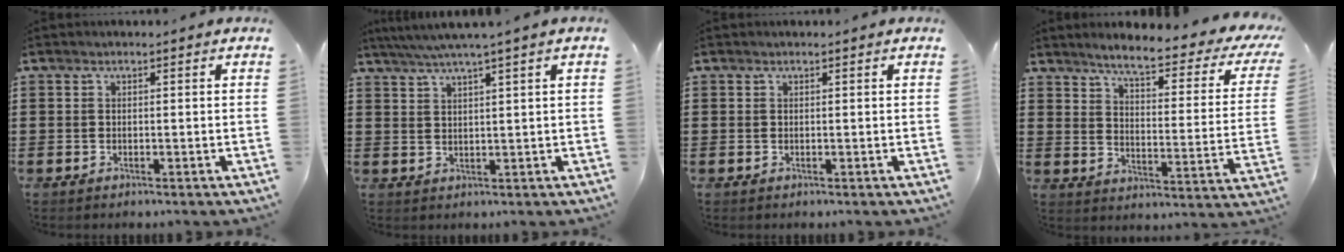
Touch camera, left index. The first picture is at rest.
{"total": 2.9, "force": [2.1, -0.6, 2.0], "torque": [-0.042, -0.005, 0.036]}
{"total": 0.0}
{"total": 5.6, "force": [4.5, 0.2, 3.3], "torque": [-0.078, -0.034, 0.065]}